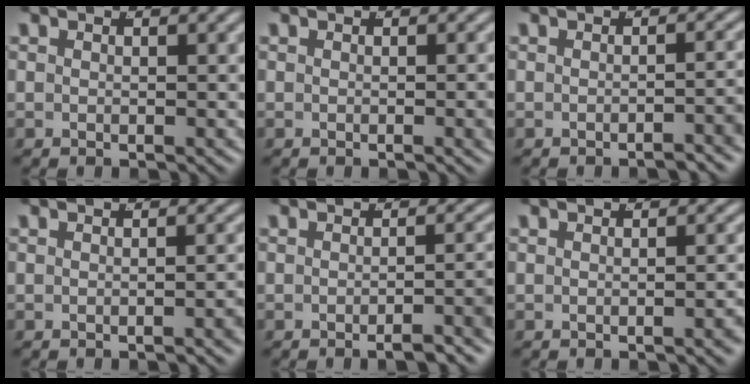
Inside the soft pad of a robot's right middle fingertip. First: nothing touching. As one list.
[{"total": 0.8, "force": [-0.3, -0.2, 0.7], "torque": [-0.006, 0.002, -0.006]}, {"total": 2.1, "force": [-1.7, 0.0, 1.2], "torque": [-0.010, 0.005, -0.028]}, {"total": 1.3, "force": [-1.0, -0.2, 0.8], "torque": [-0.008, 0.006, -0.017]}, {"total": 3.1, "force": [-2.2, 0.2, 2.2], "torque": [-0.015, 0.007, -0.037]}, {"total": 1.0, "force": [-0.7, -0.3, 0.6], "torque": [-0.008, 0.007, -0.013]}]